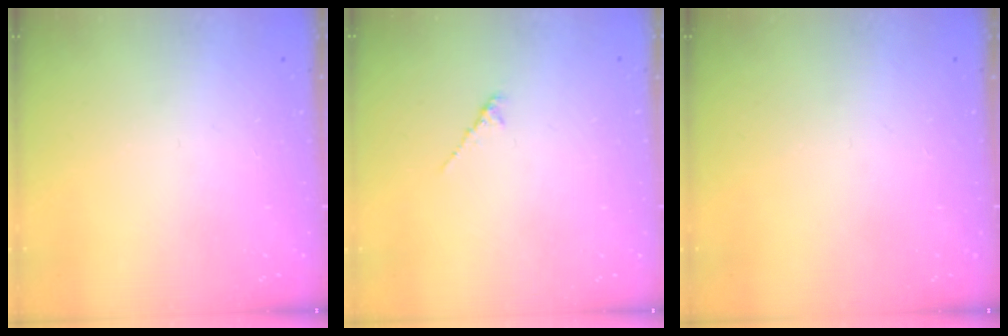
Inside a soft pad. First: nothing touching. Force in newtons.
{"total": 1.6, "press": 1.5, "slide": 0.5}
{"total": 0.0}